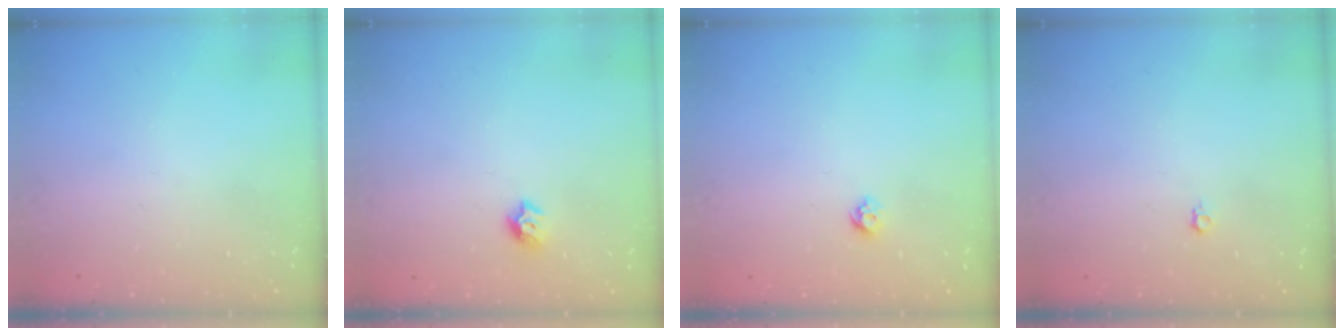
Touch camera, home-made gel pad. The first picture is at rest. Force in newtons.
{"total": 6.7, "press": 6.7, "slide": 0.8}
{"total": 5.3, "press": 5.3, "slide": 0.8}
{"total": 3.6, "press": 3.5, "slide": 0.8}